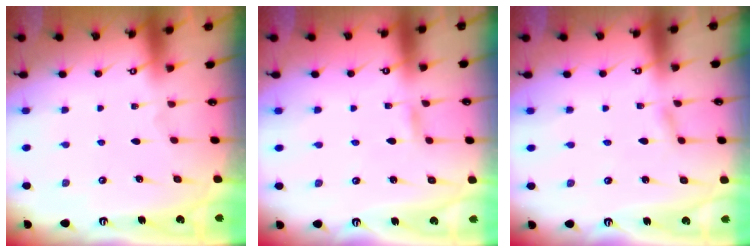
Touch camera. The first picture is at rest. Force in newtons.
{"total": 1.9, "press": 1.9, "slide": 0.1}
{"total": 2.3, "press": 2.3, "slide": 0.1}